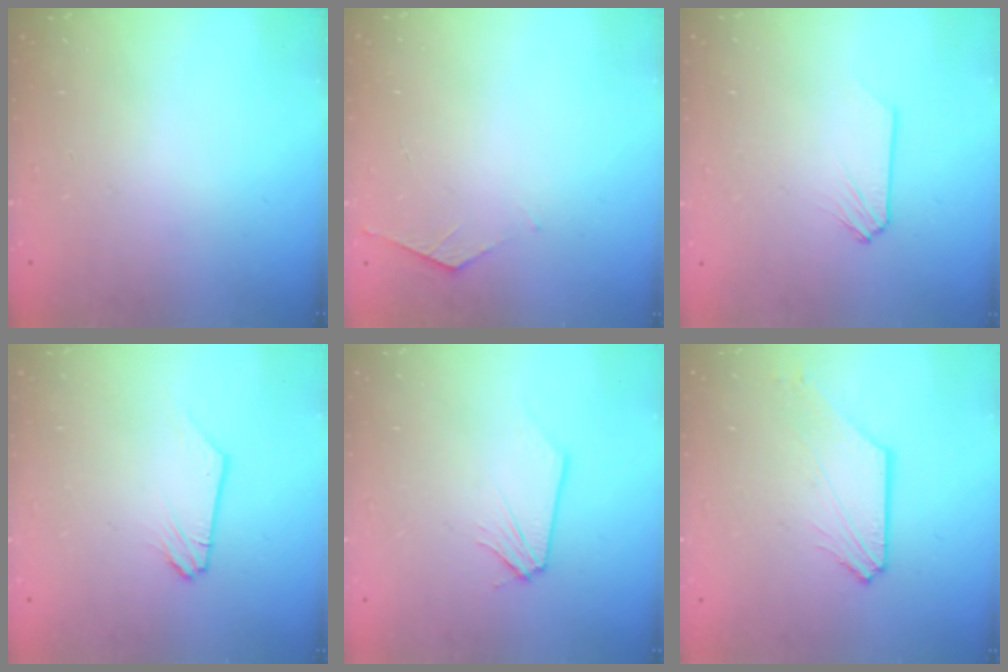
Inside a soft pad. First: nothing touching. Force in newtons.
{"total": 3.7, "press": 3.6, "slide": 0.4}
{"total": 0.0}
{"total": 0.0}
{"total": 0.0}
{"total": 2.3, "press": 2.3, "slide": 0.2}